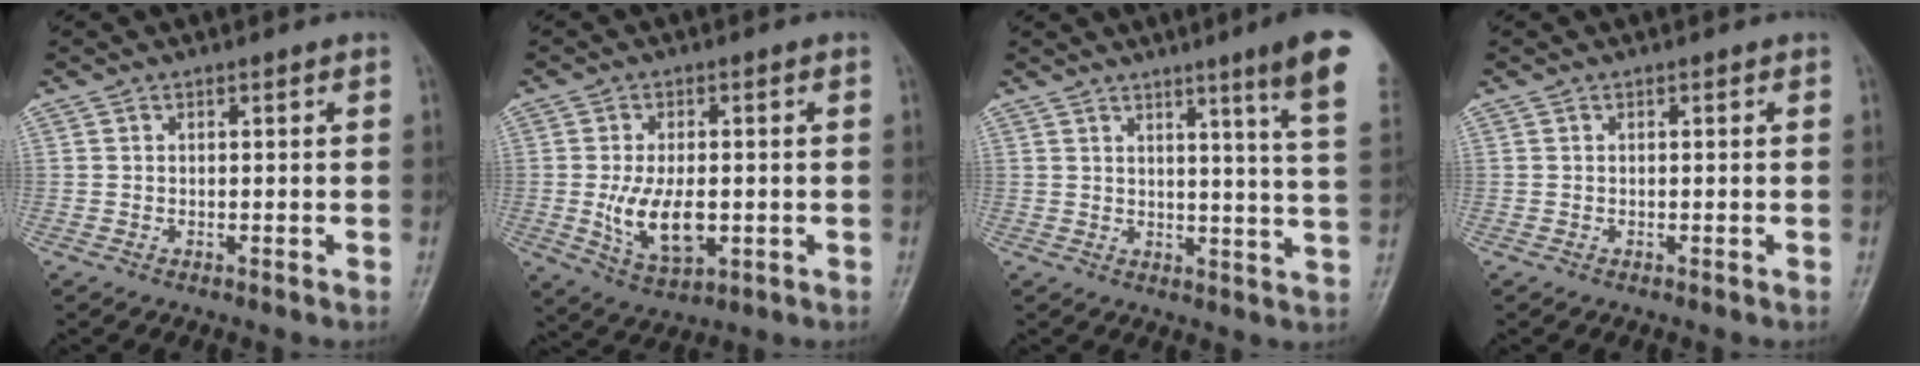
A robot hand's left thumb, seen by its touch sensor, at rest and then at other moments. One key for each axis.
{"total": 9.7, "fx": -1.4, "fy": 5.3, "fz": 8.0, "tx": -0.137, "ty": -0.006, "tz": -0.016}
{"total": 12.2, "fx": 6.8, "fy": -0.3, "fz": 10.1, "tx": -0.130, "ty": -0.036, "tz": 0.075}
{"total": 0.0}